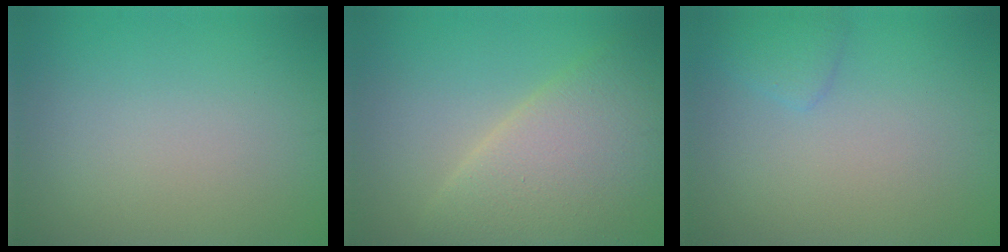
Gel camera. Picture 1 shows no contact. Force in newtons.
{"total": 7.6, "press": 7.6, "slide": 0.4}
{"total": 1.4, "press": 1.4, "slide": 0.1}